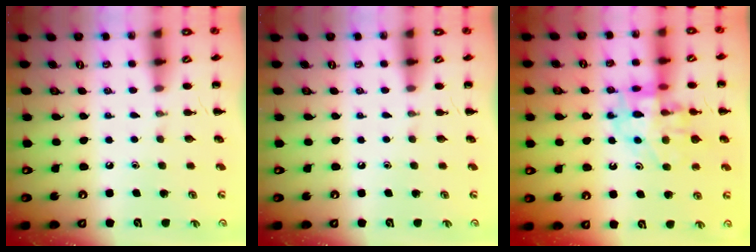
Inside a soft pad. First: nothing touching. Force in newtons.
{"total": 0.0}
{"total": 14.9, "press": 14.6, "slide": 2.8}